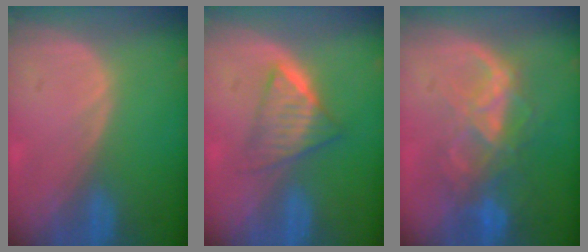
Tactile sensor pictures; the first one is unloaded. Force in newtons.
{"total": 6.2, "press": 5.3, "slide": 3.3}
{"total": 8.7, "press": 7.4, "slide": 4.6}